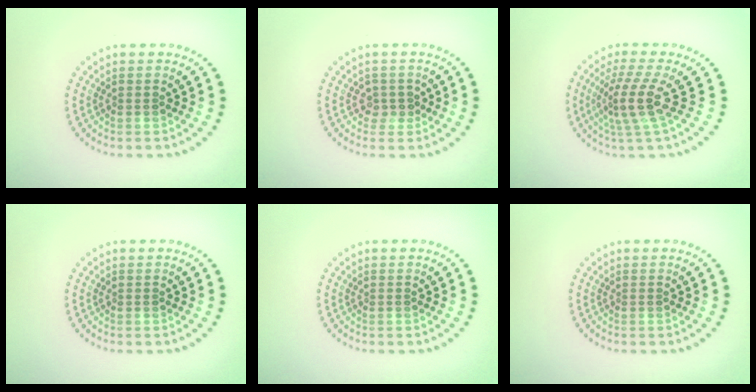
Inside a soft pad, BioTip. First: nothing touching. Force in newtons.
{"total": 1.5, "press": 1.1, "slide": 1.0}
{"total": 3.8, "press": 2.9, "slide": 2.4}
{"total": 0.0}
{"total": 0.0}
{"total": 0.0}